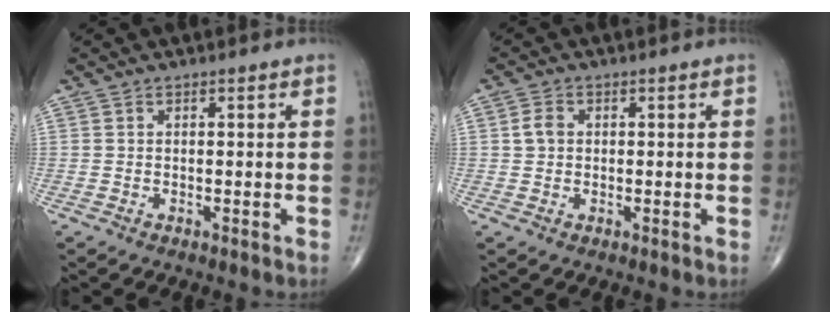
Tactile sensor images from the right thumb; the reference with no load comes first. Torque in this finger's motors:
{"motor_torque": [-0.09, 0.09, 0.15, -0.10, 0.01]}